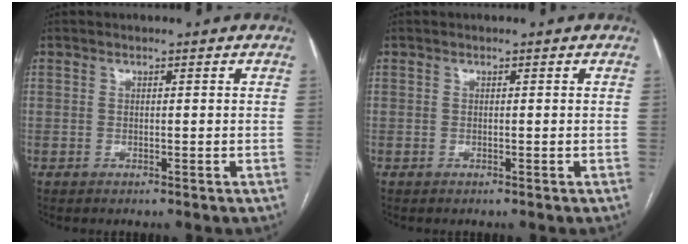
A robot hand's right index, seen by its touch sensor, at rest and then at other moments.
{"total": 0.0}